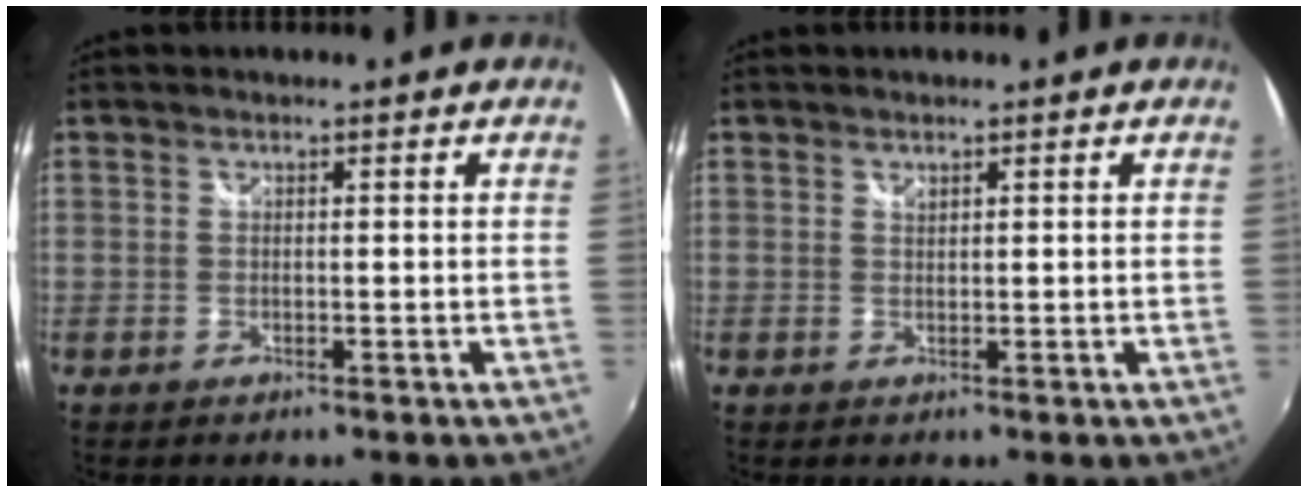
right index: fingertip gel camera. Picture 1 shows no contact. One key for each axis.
{"total": 0.6, "fx": 0.5, "fy": 0.2, "fz": 0.2, "tx": -0.003, "ty": -0.001, "tz": 0.010}